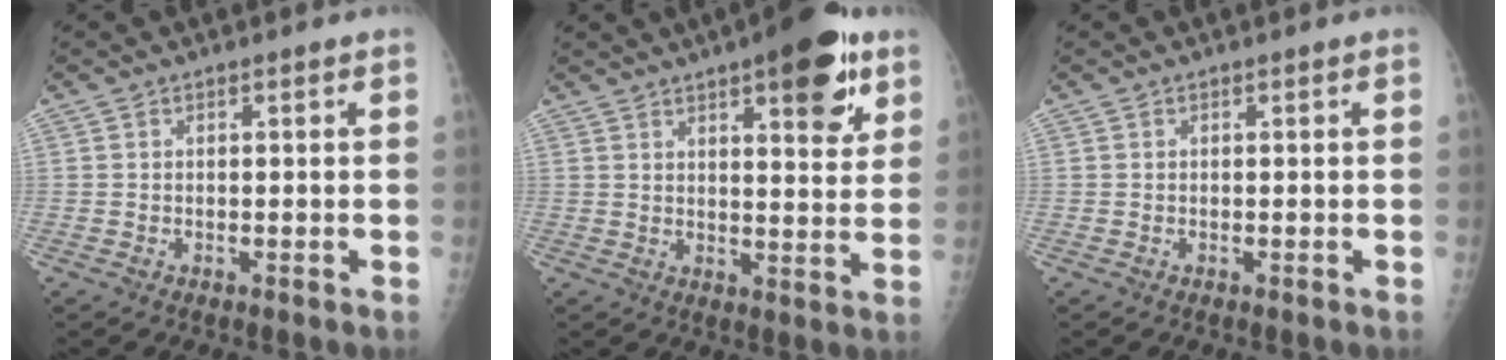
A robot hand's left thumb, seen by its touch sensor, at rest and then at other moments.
{"total": 13.8, "force": [7.4, 4.6, 10.6], "torque": [-0.111, -0.028, 0.097]}
{"total": 0.0}